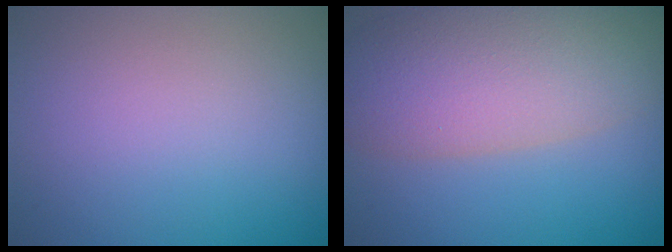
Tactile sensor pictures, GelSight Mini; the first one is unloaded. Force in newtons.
{"total": 8.5, "press": 8.5, "slide": 0.4}